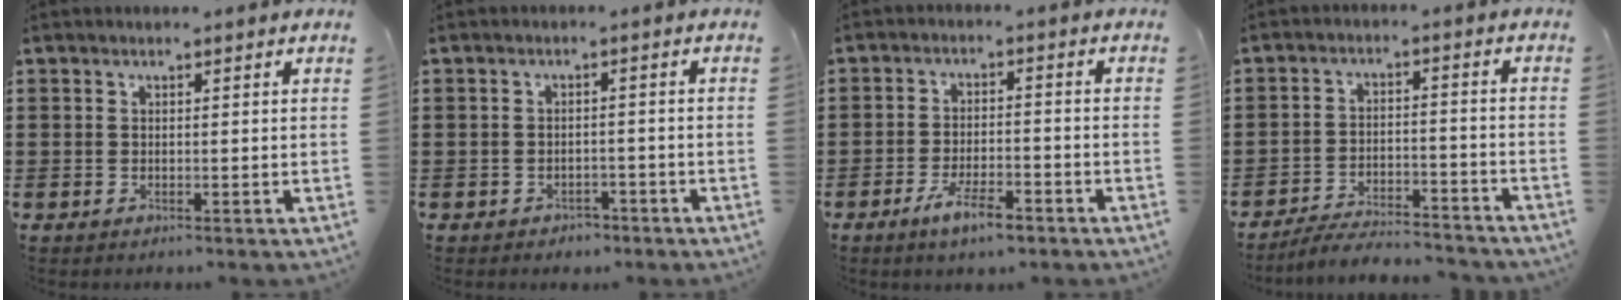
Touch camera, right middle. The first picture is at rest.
{"total": 1.7, "force": [-1.6, 0.6, -0.1], "torque": [-0.006, 0.003, -0.038]}
{"total": 5.8, "force": [-4.0, 1.5, 3.9], "torque": [-0.074, 0.001, -0.073]}
{"total": 5.3, "force": [-5.2, 0.4, 1.3], "torque": [-0.022, 0.003, -0.101]}